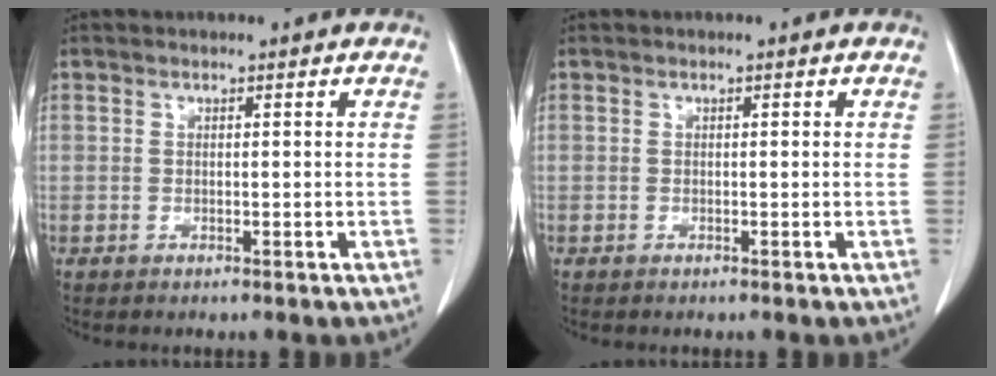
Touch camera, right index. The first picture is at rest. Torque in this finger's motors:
{"motor_torque": [-0.06, -0.06, 0.00, -0.01]}